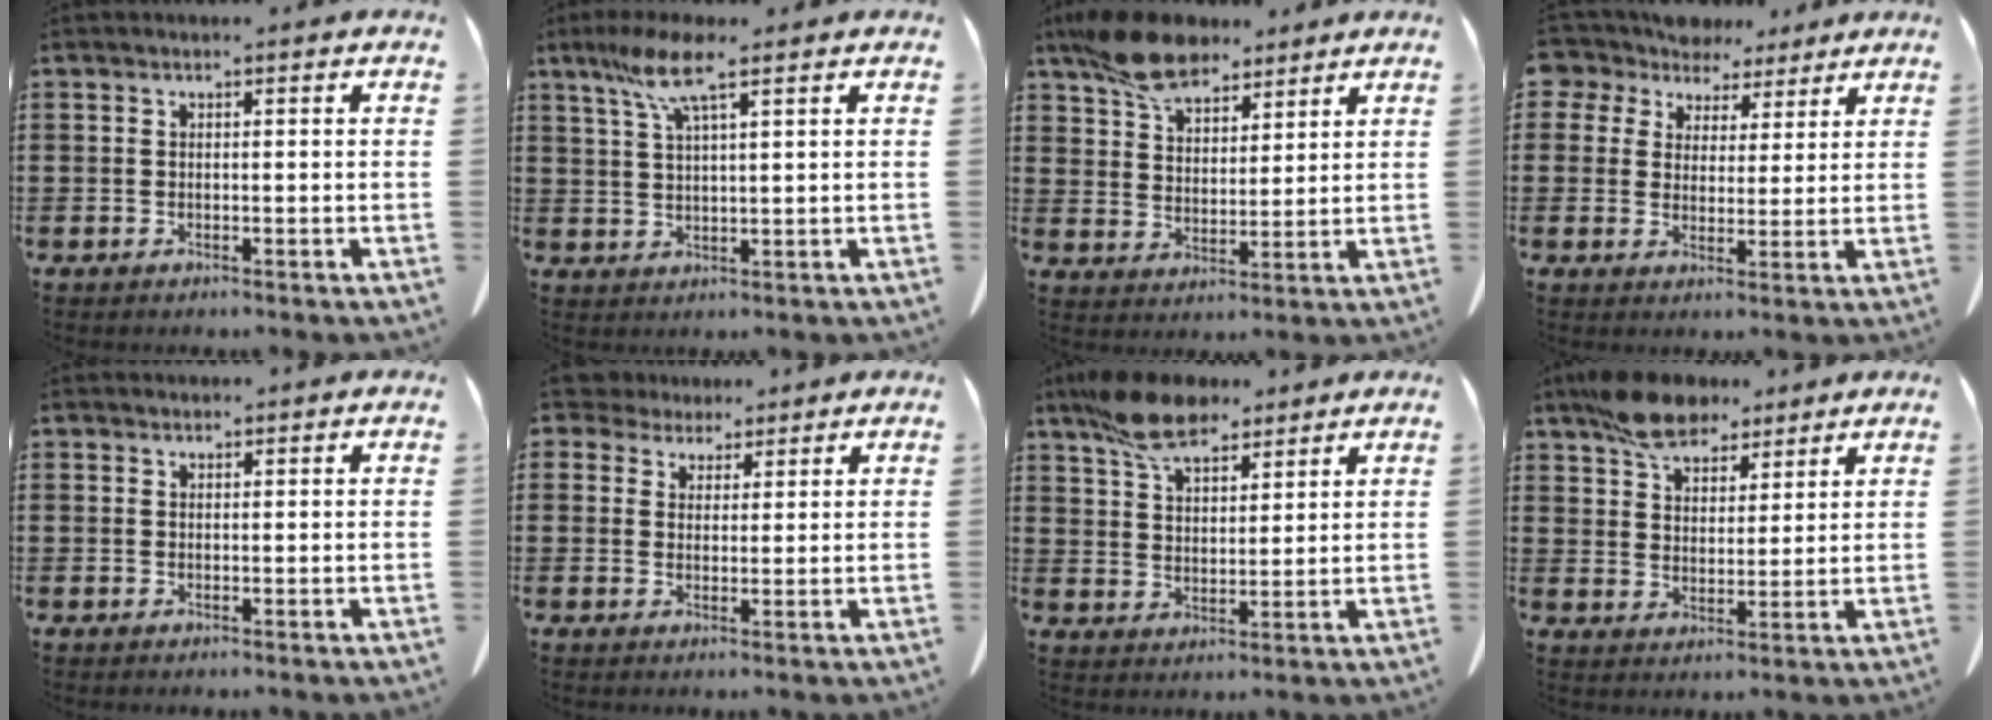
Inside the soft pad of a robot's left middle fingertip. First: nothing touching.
{"total": 7.2, "force": [4.4, 0.8, 5.7], "torque": [-0.121, 0.001, 0.077]}
{"total": 10.6, "force": [8.4, 4.4, 4.8], "torque": [-0.105, -0.015, 0.158]}
{"total": 5.4, "force": [4.4, 3.1, 0.3], "torque": [-0.039, -0.012, 0.080]}
{"total": 0.8, "force": [0.7, 0.3, 0.0], "torque": [-0.002, 0.000, 0.015]}
{"total": 4.1, "force": [3.5, 2.1, 0.7], "torque": [-0.030, 0.002, 0.065]}
{"total": 10.1, "force": [7.8, 4.1, 5.0], "torque": [-0.112, -0.010, 0.146]}
{"total": 9.0, "force": [7.4, 3.8, 3.4], "torque": [-0.075, -0.012, 0.139]}